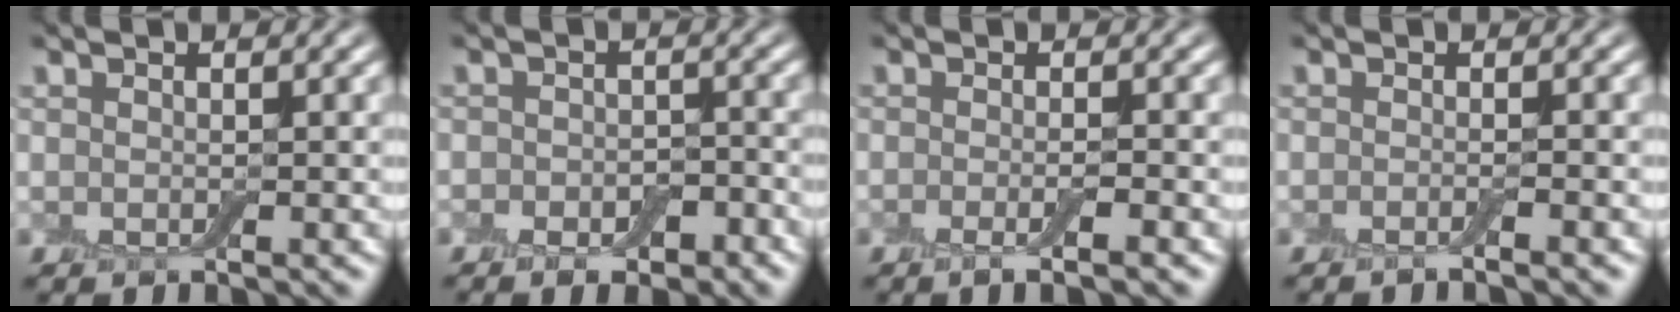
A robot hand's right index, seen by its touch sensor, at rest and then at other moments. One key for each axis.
{"total": 3.7, "fx": -1.9, "fy": 2.3, "fz": 2.2, "tx": -0.007, "ty": 0.005, "tz": -0.033}
{"total": 2.3, "fx": -0.9, "fy": 0.4, "fz": 2.1, "tx": -0.029, "ty": -0.005, "tz": -0.018}
{"total": 1.2, "fx": -0.7, "fy": 0.1, "fz": 1.0, "tx": -0.010, "ty": -0.003, "tz": -0.018}